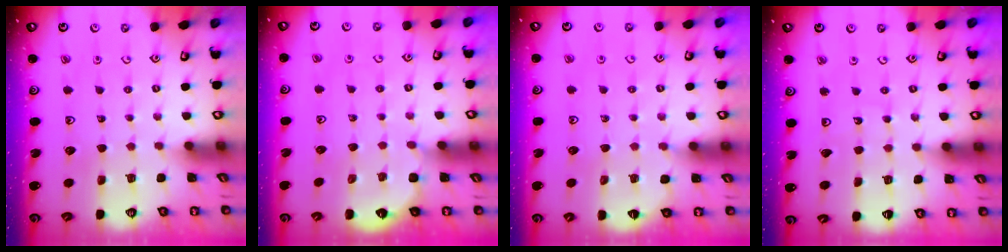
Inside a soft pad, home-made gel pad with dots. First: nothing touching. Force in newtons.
{"total": 3.1, "press": 2.6, "slide": 1.7}
{"total": 4.2, "press": 3.6, "slide": 2.3}
{"total": 2.9, "press": 2.9, "slide": 0.3}